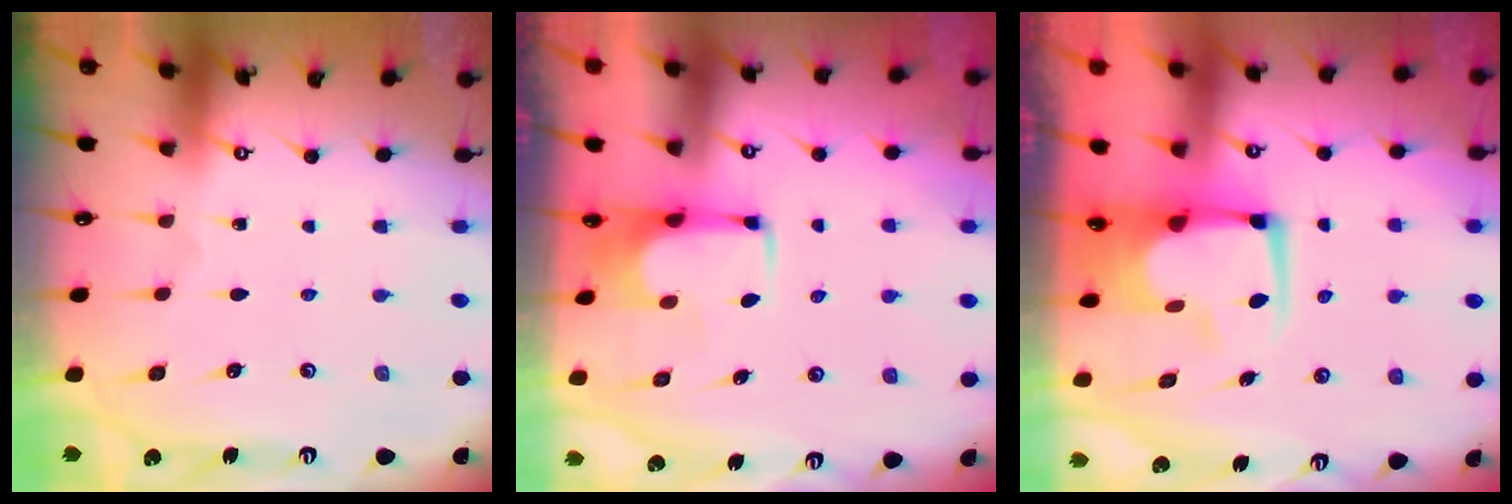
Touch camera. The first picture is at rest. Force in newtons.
{"total": 1.3, "press": 1.2, "slide": 0.5}
{"total": 6.9, "press": 6.9, "slide": 0.7}